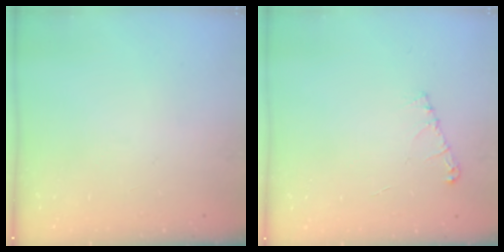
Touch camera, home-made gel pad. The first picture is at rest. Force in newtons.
{"total": 5.9, "press": 5.9, "slide": 0.7}